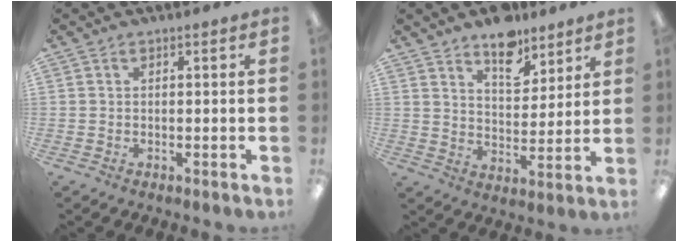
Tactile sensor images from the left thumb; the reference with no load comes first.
{"total": 12.3, "force": [9.3, 5.8, 5.4], "torque": [-0.063, -0.061, 0.166]}